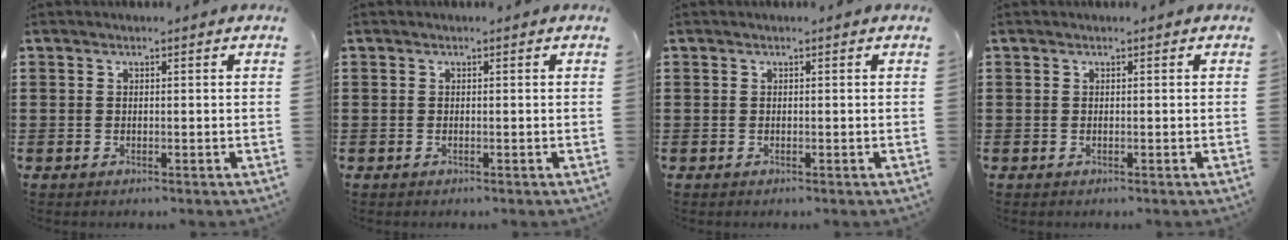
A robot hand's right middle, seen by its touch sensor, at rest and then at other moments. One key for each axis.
{"total": 0.0}
{"total": 0.0}
{"total": 0.0}